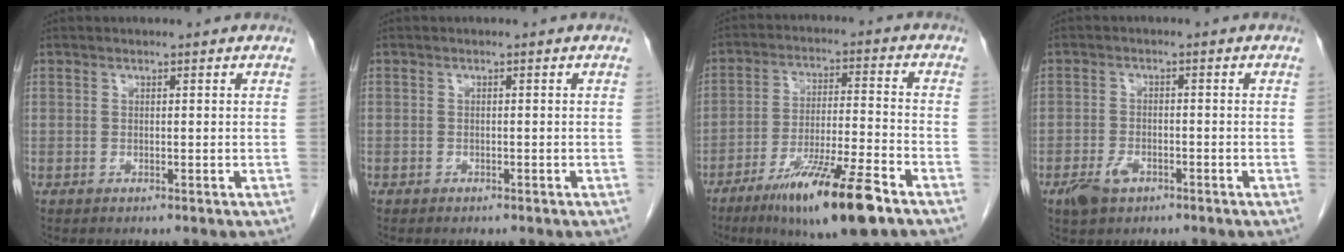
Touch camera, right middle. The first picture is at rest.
{"total": 0.7, "force": [-0.5, 0.5, 0.0], "torque": [-0.009, 0.003, -0.009]}
{"total": 14.4, "force": [-8.9, 0.9, 11.2], "torque": [-0.200, -0.030, -0.151]}
{"total": 3.8, "force": [-2.2, 2.1, 2.3], "torque": [-0.048, -0.001, -0.034]}